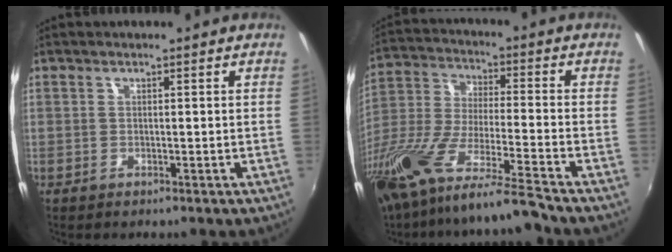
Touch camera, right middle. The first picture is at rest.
{"total": 17.3, "force": [-13.5, 0.4, 10.8], "torque": [-0.210, -0.043, -0.252]}